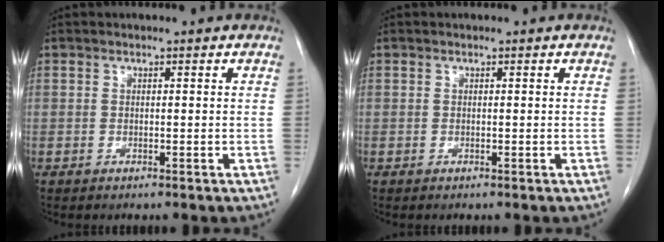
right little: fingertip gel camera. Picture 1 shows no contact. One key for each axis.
{"total": 0.0}